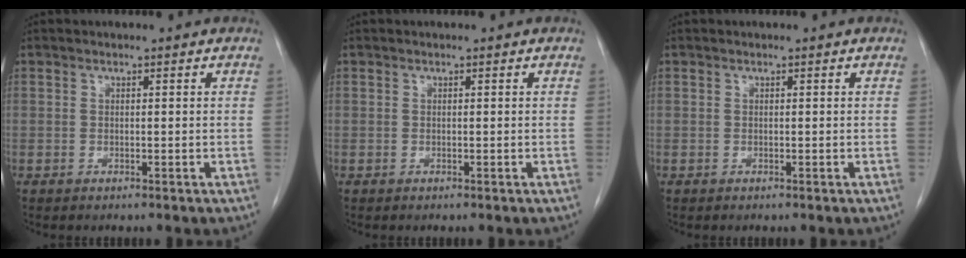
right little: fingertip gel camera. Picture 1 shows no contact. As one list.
[{"total": 0.0}, {"total": 0.0}]